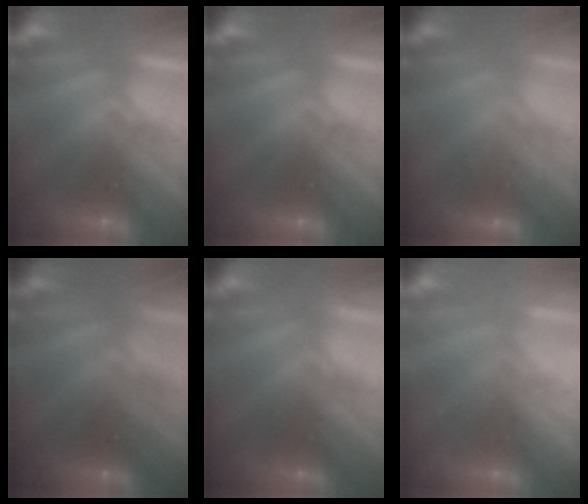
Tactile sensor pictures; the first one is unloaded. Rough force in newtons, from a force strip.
{"total": 0.0}
{"total": 2.8}
{"total": 1.8}
{"total": 5.2}
{"total": 2.3}